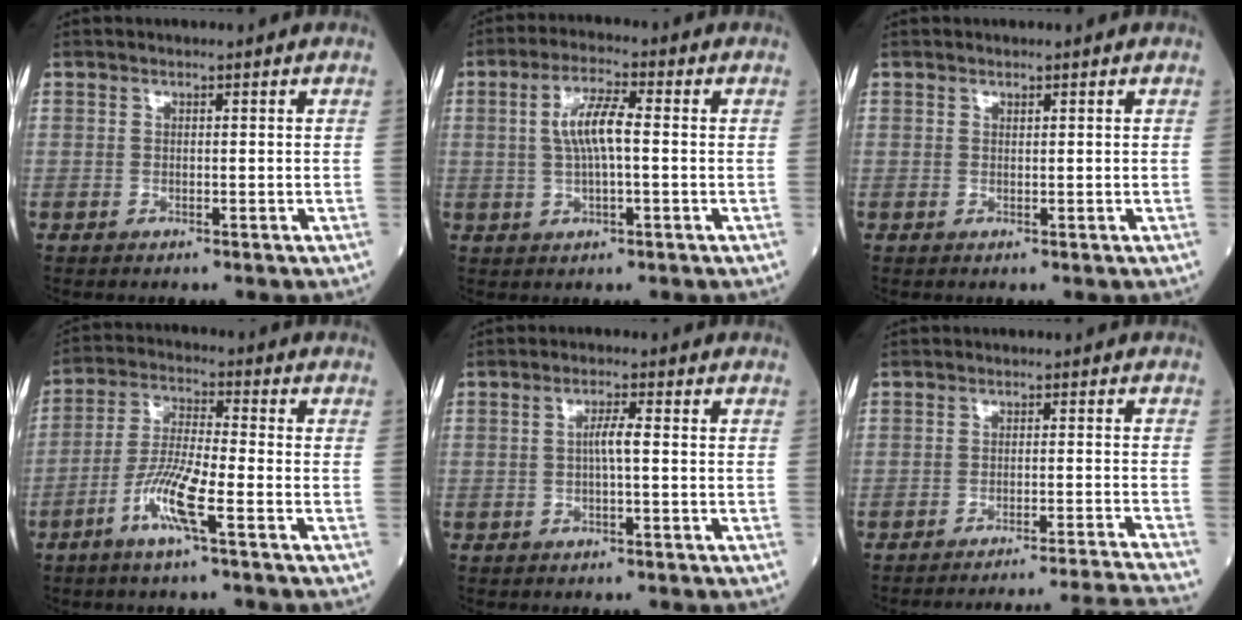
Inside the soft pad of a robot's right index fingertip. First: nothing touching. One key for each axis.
{"total": 6.3, "fx": 0.5, "fy": 1.3, "fz": 6.1, "tx": -0.125, "ty": 0.013, "tz": 0.007}
{"total": 0.0}
{"total": 8.5, "fx": -4.0, "fy": 0.5, "fz": 7.5, "tx": -0.154, "ty": -0.005, "tz": -0.082}
{"total": 2.6, "fx": -0.2, "fy": 0.1, "fz": 2.6, "tx": -0.047, "ty": 0.002, "tz": -0.005}
{"total": 15.4, "fx": -14.5, "fy": -4.3, "fz": 2.8, "tx": -0.009, "ty": -0.031, "tz": -0.188}